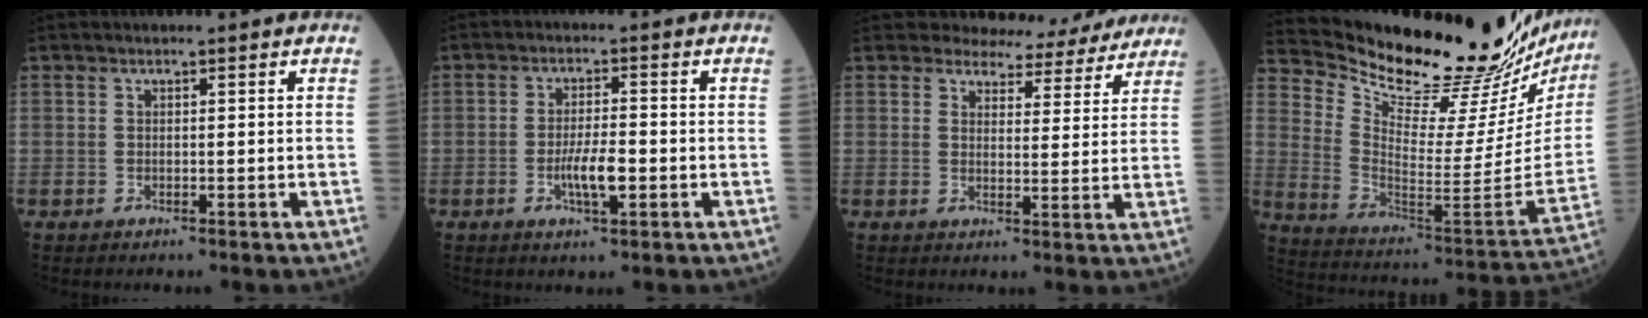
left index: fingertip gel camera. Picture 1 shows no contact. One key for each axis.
{"total": 4.7, "fx": -1.4, "fy": 1.0, "fz": 4.4, "tx": -0.086, "ty": -0.001, "tz": -0.025}
{"total": 10.6, "fx": 10.1, "fy": 3.1, "fz": 1.2, "tx": 0.005, "ty": -0.007, "tz": 0.106}
{"total": 30.2, "fx": 27.7, "fy": 4.0, "fz": 11.2, "tx": -0.190, "ty": -0.117, "tz": 0.375}